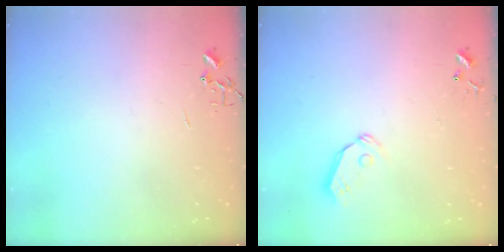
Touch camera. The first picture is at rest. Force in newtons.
{"total": 7.3, "press": 7.2, "slide": 0.8}